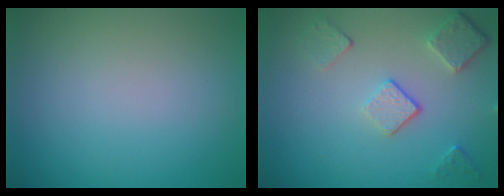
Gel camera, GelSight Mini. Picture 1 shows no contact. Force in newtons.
{"total": 3.6, "press": 2.9, "slide": 2.2}